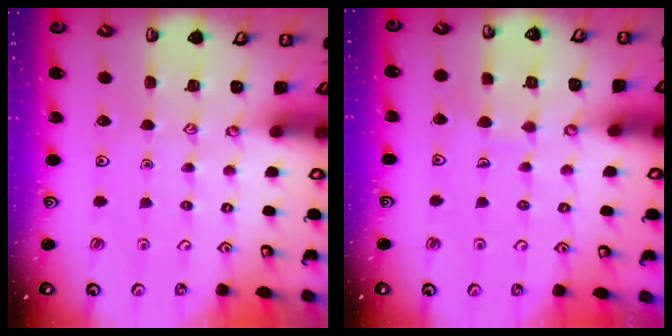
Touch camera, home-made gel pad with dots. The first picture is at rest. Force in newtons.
{"total": 4.4, "press": 4.4, "slide": 0.4}